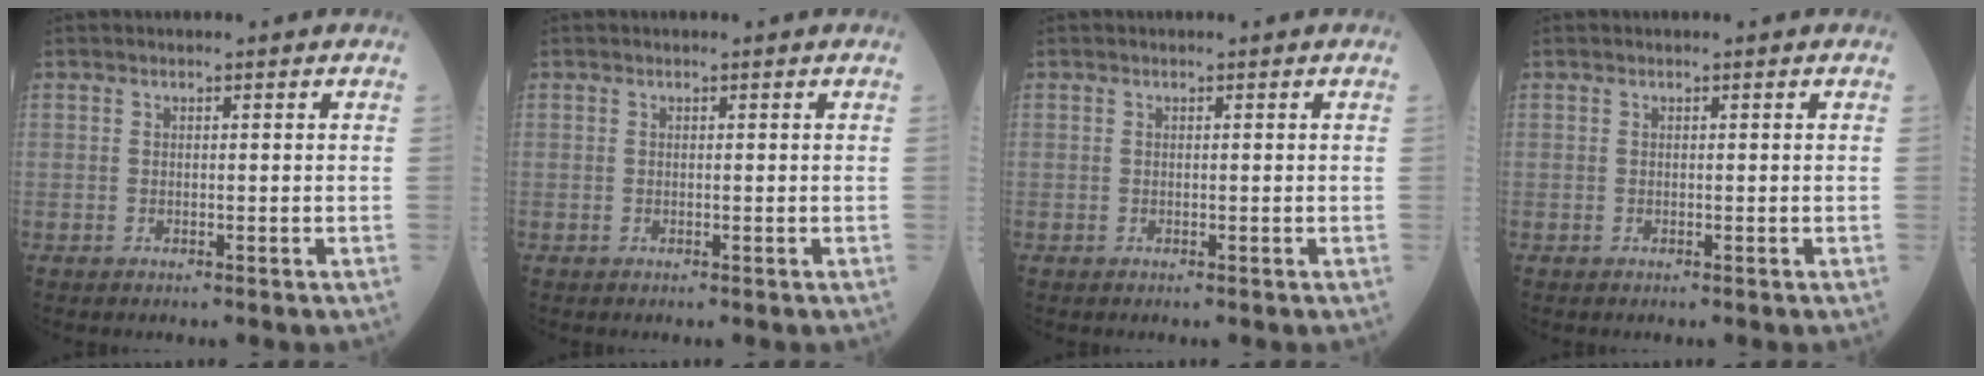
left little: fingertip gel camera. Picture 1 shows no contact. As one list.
[{"total": 0.0}, {"total": 0.0}, {"total": 0.0}]